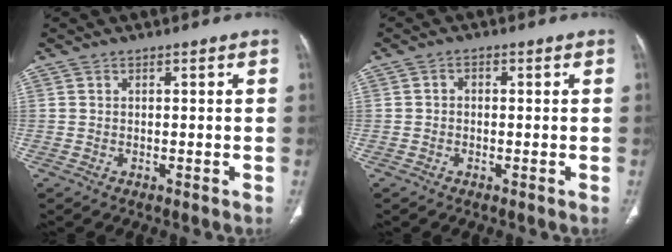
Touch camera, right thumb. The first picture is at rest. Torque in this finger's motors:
{"motor_torque": [-0.61, 0.07, 0.25, 0.31, 0.08]}